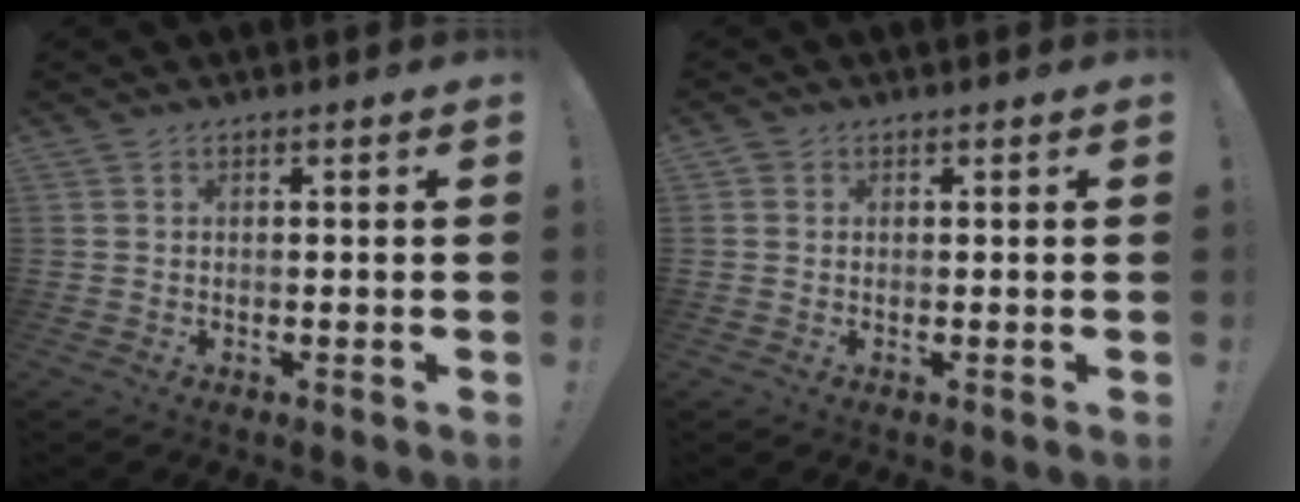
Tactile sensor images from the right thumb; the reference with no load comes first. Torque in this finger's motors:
{"motor_torque": [0.04, 0.21, 0.17, -0.39, 0.00]}